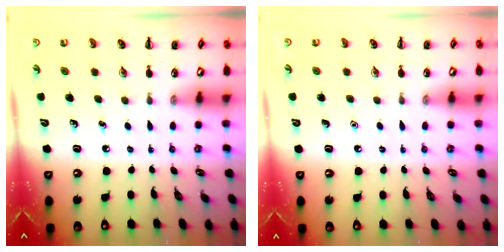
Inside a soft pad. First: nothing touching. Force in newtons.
{"total": 1.5, "press": 1.5, "slide": 0.1}